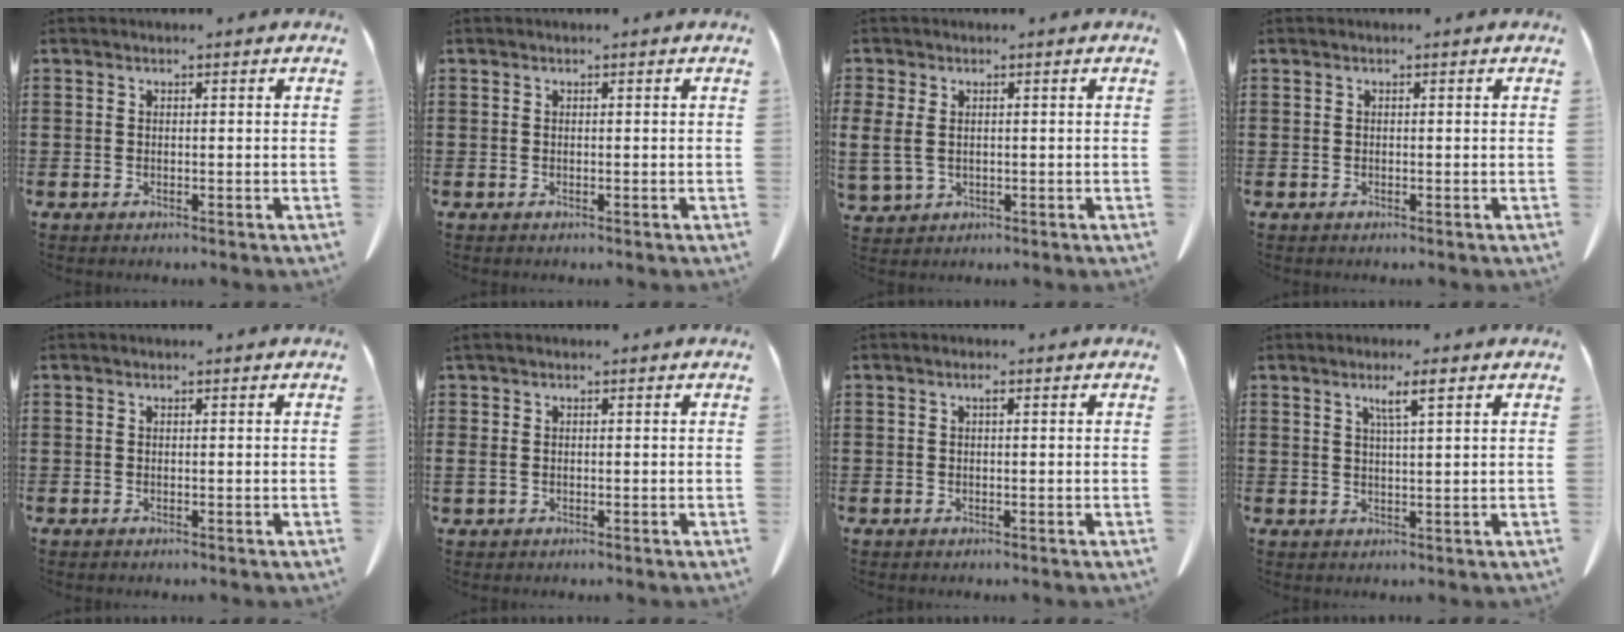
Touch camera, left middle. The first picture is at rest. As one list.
[{"total": 0.0}, {"total": 3.2, "force": [0.4, 2.2, 2.3], "torque": [-0.072, -0.002, 0.001]}, {"total": 0.0}, {"total": 0.0}, {"total": 1.2, "force": [-0.1, 0.7, 1.0], "torque": [-0.030, 0.000, -0.005]}, {"total": 0.8, "force": [0.1, 0.3, 0.8], "torque": [-0.016, 0.003, 0.002]}, {"total": 3.3, "force": [1.9, 0.0, 2.7], "torque": [-0.049, -0.004, 0.030]}]